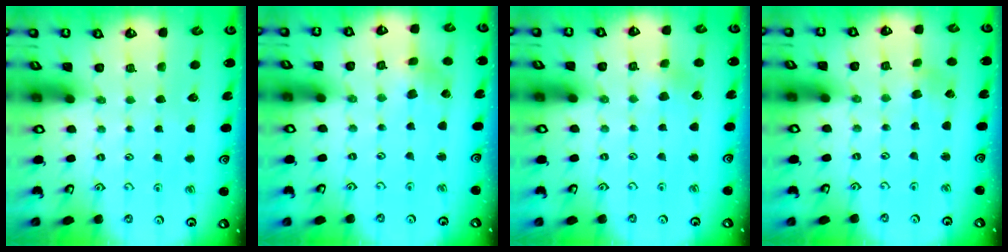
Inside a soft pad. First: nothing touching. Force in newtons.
{"total": 3.1, "press": 3.0, "slide": 0.4}
{"total": 2.5, "press": 2.5, "slide": 0.4}
{"total": 2.6, "press": 2.6, "slide": 0.4}